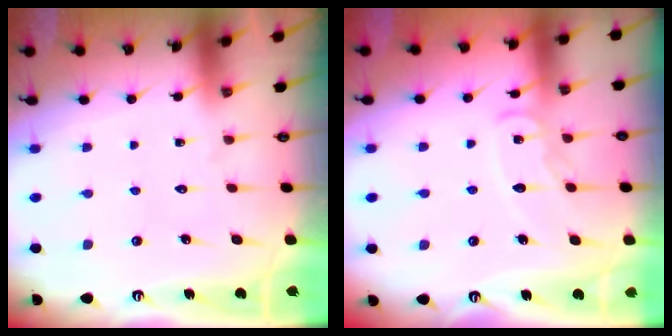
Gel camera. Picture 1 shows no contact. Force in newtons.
{"total": 8.5, "press": 8.5, "slide": 0.7}